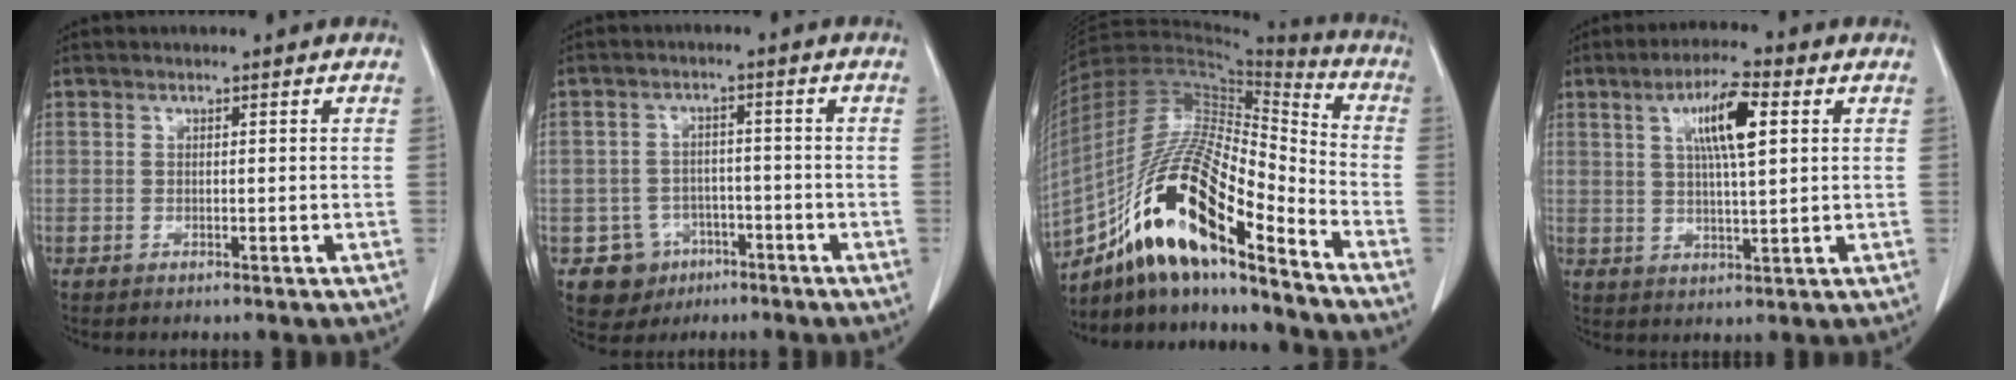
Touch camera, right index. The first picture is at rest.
{"total": 6.1, "force": [-2.8, 5.4, 0.6], "torque": [-0.009, 0.012, -0.035]}
{"total": 20.1, "force": [-12.7, 3.7, 15.1], "torque": [-0.303, 0.000, -0.226]}
{"total": 8.2, "force": [2.7, 1.2, 7.7], "torque": [-0.138, 0.009, 0.047]}